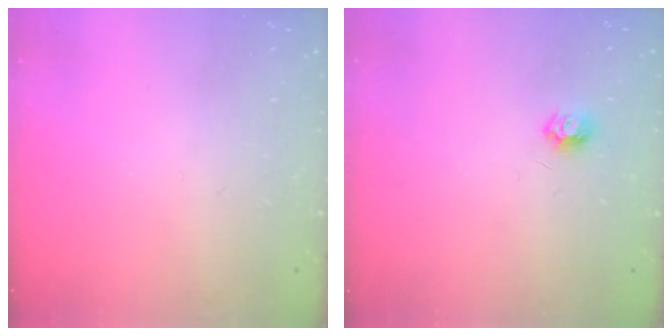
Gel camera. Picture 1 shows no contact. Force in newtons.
{"total": 4.7, "press": 4.7, "slide": 0.5}